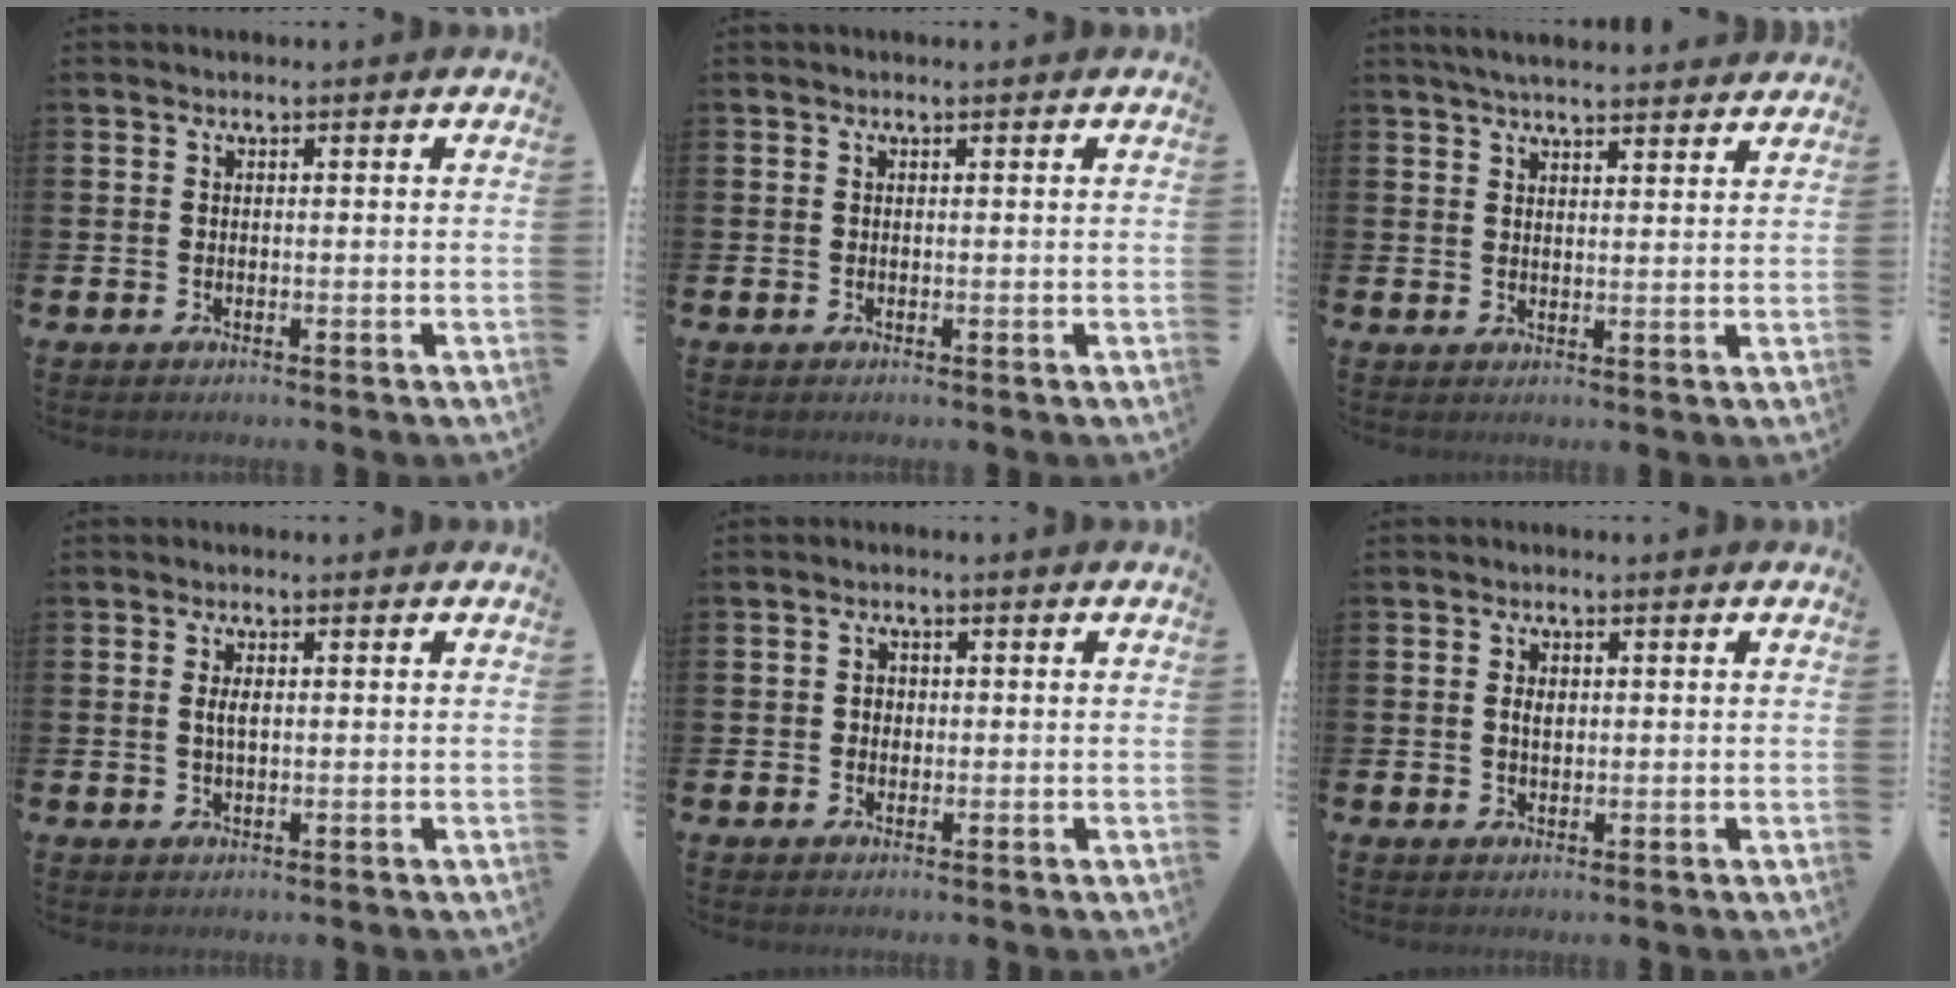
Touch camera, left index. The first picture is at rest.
{"total": 0.0}
{"total": 4.2, "force": [4.1, 0.4, 1.0], "torque": [-0.028, -0.014, 0.074]}
{"total": 1.9, "force": [0.4, 0.8, 1.7], "torque": [-0.029, 0.003, 0.003]}
{"total": 1.4, "force": [0.0, 1.3, 0.5], "torque": [0.002, 0.003, -0.005]}
{"total": 1.6, "force": [0.4, 1.1, 1.2], "torque": [-0.012, 0.002, 0.002]}